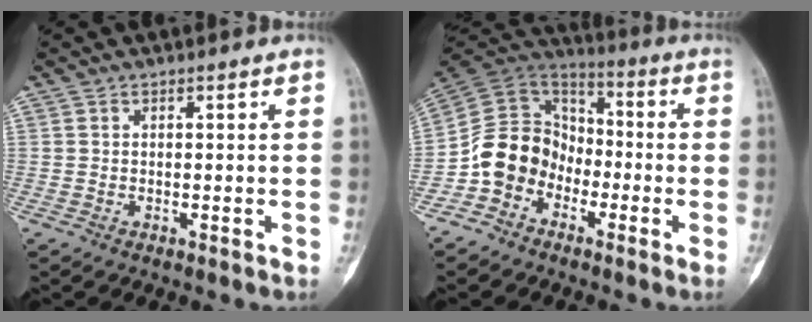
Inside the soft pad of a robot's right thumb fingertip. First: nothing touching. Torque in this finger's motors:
{"motor_torque": [1.59, 1.74, 0.83, -1.08, 0.03]}